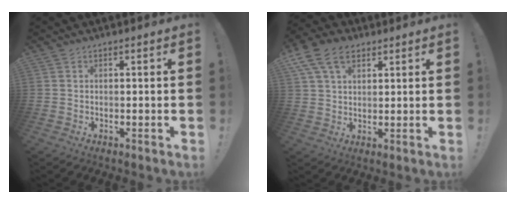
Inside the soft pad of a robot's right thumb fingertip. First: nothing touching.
{"total": 10.7, "force": [5.5, 6.9, 6.1], "torque": [-0.106, -0.009, 0.108]}